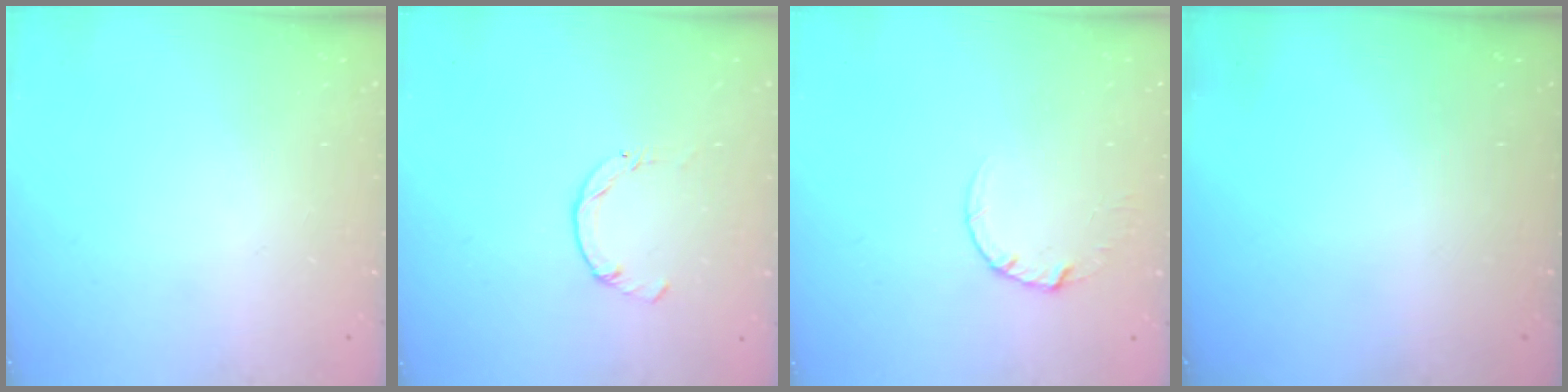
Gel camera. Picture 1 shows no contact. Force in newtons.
{"total": 0.0}
{"total": 2.7, "press": 2.7, "slide": 0.2}
{"total": 0.0}